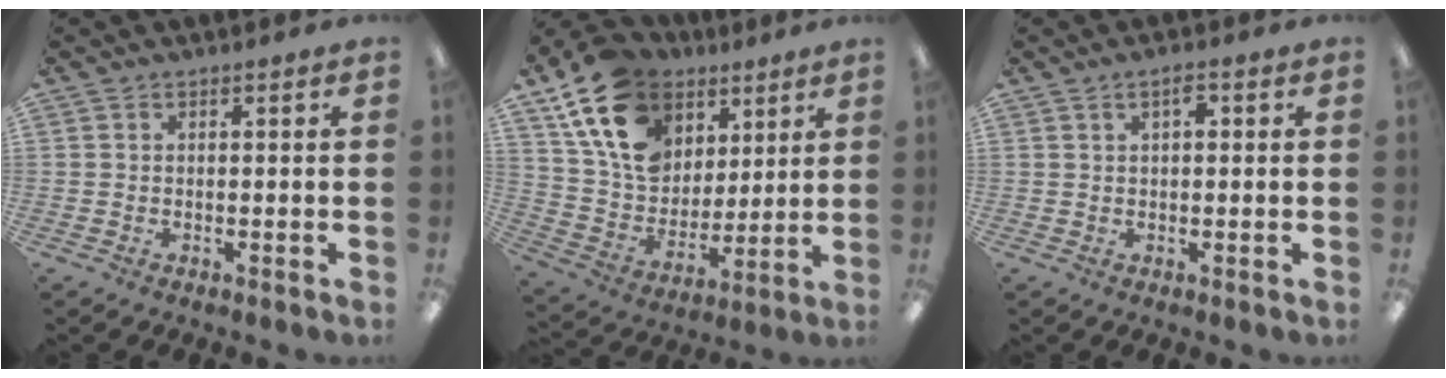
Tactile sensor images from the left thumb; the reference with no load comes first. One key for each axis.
{"total": 19.6, "fx": 10.2, "fy": 14.0, "fz": 9.2, "tx": -0.170, "ty": -0.037, "tz": 0.196}
{"total": 2.6, "fx": 1.1, "fy": 1.1, "fz": 2.1, "tx": -0.027, "ty": -0.001, "tz": 0.015}